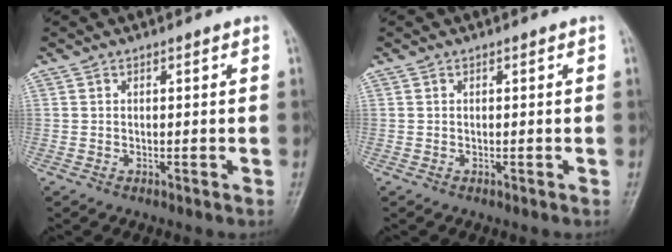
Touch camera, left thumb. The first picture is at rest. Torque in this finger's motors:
{"motor_torque": [0.01, 0.02, -0.04, -0.04, 0.00]}